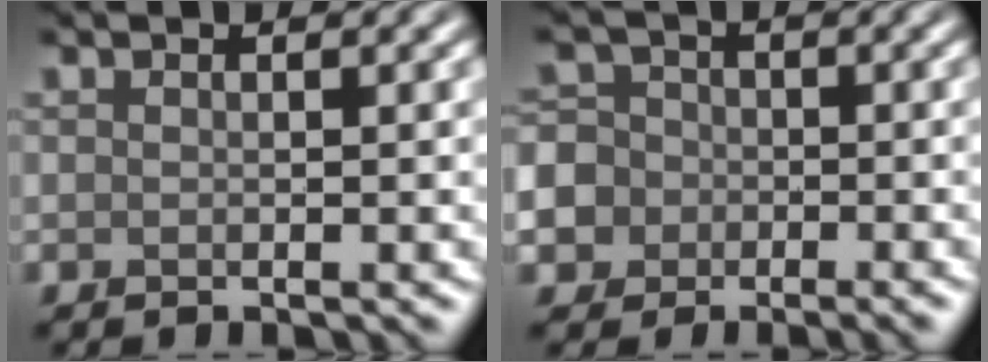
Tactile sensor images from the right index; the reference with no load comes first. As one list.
[{"total": 11.1, "force": [-5.4, 9.3, 2.7], "torque": [-0.068, -0.023, -0.130]}]